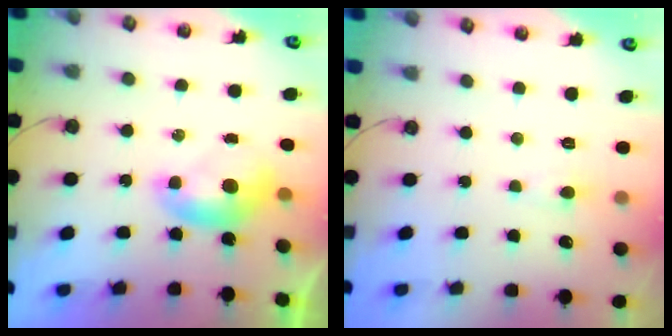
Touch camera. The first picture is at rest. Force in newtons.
{"total": 0.6, "press": 0.3, "slide": 0.4}